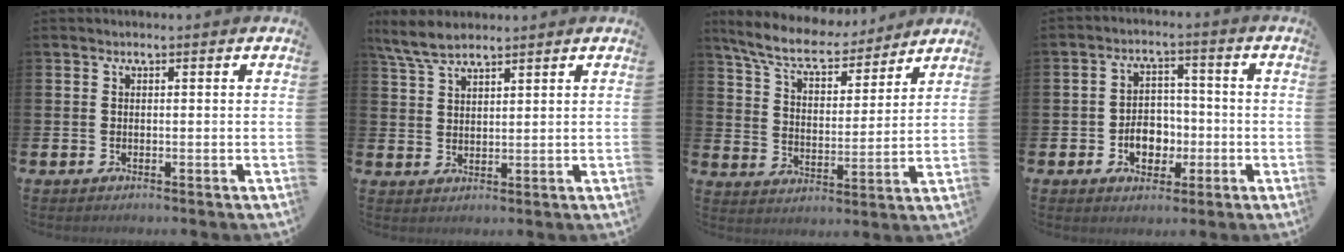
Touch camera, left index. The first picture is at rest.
{"total": 5.4, "force": [4.7, 1.2, 2.2], "torque": [-0.063, -0.009, 0.089]}
{"total": 8.5, "force": [7.7, 1.9, 3.0], "torque": [-0.091, -0.046, 0.136]}
{"total": 5.1, "force": [-1.6, 3.9, 2.9], "torque": [-0.043, 0.004, -0.036]}